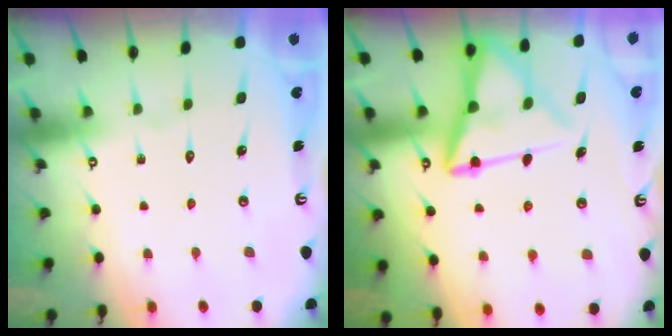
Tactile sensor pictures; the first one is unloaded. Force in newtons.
{"total": 14.9, "press": 14.8, "slide": 1.5}